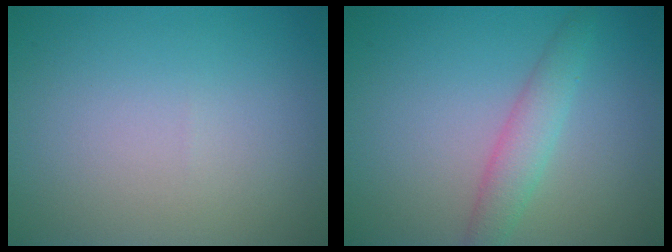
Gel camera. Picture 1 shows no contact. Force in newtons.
{"total": 2.7, "press": 2.7, "slide": 0.0}